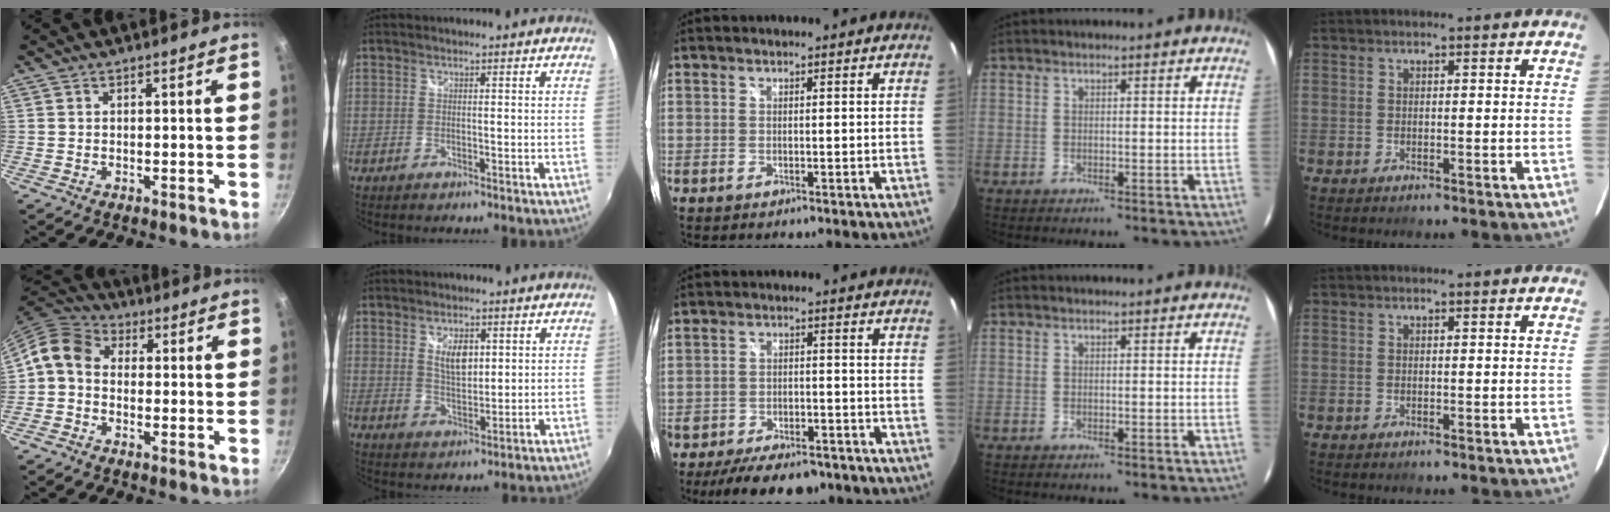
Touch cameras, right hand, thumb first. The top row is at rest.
{"thumb": {"total": 7.5, "force": [-0.3, 6.1, 4.4], "torque": [-0.076, 0.030, -0.029]}, "index": {"total": 5.4, "force": [1.9, 2.8, 4.3], "torque": [-0.071, -0.001, 0.035]}, "middle": {"total": 12.5, "force": [-9.8, 5.2, 5.9], "torque": [-0.130, -0.012, -0.143]}}